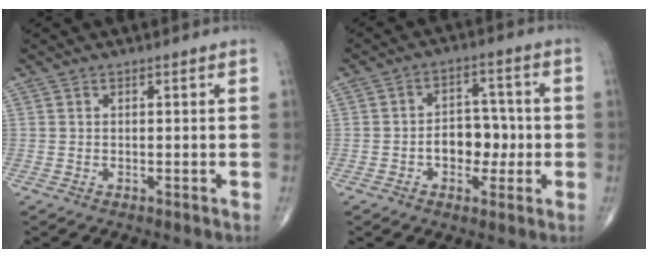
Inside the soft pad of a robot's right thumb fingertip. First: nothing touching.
{"total": 7.9, "force": [-1.4, 5.5, 5.5], "torque": [-0.045, 0.025, -0.026]}